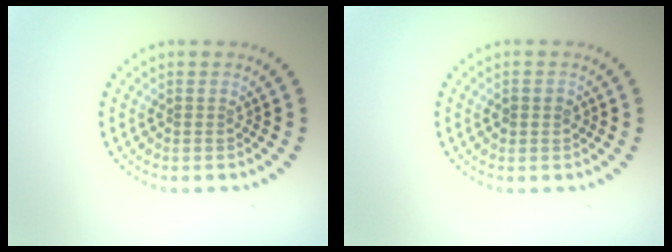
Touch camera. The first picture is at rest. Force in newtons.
{"total": 0.9, "press": 0.9, "slide": 0.1}